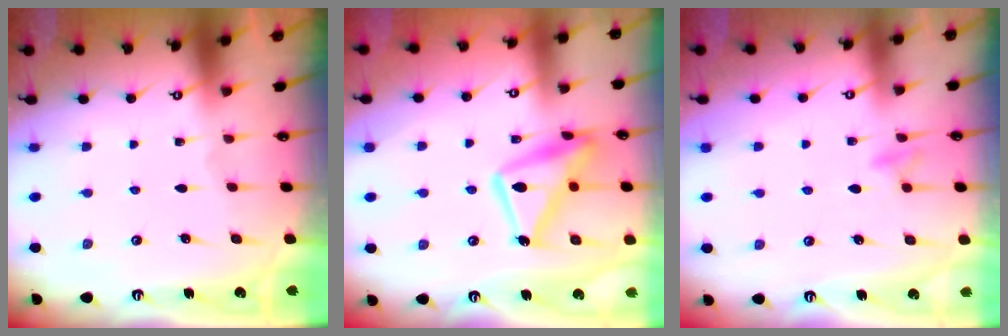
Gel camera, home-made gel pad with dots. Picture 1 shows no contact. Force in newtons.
{"total": 15.1, "press": 15.0, "slide": 1.3}
{"total": 7.3, "press": 7.2, "slide": 0.7}